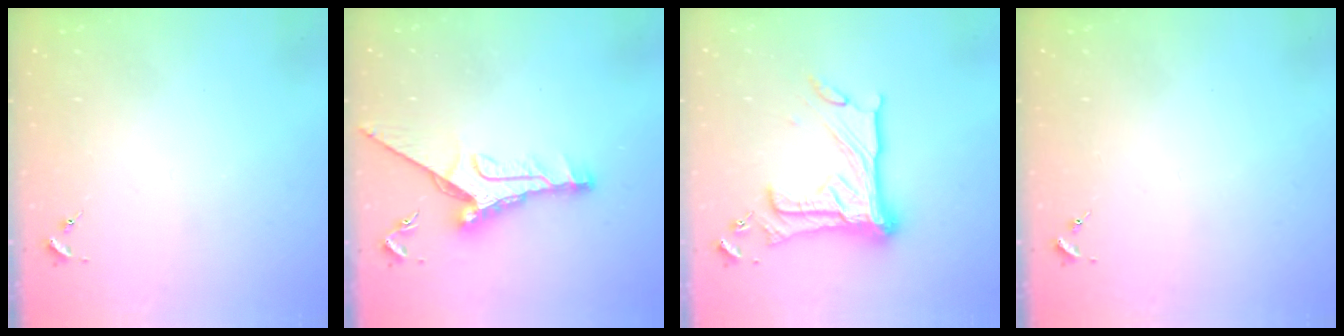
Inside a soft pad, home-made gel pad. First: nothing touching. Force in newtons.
{"total": 11.5, "press": 11.5, "slide": 0.8}
{"total": 23.4, "press": 23.2, "slide": 2.4}
{"total": 0.0}